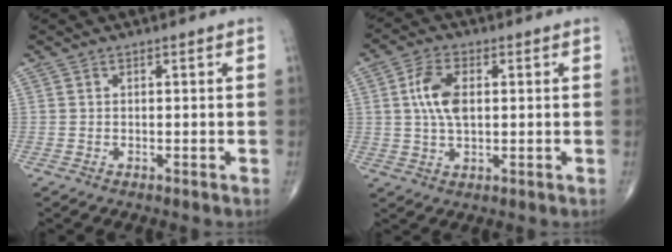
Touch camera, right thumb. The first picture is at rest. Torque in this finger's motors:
{"motor_torque": [2.36, 2.33, 1.15, 0.06, 0.12]}